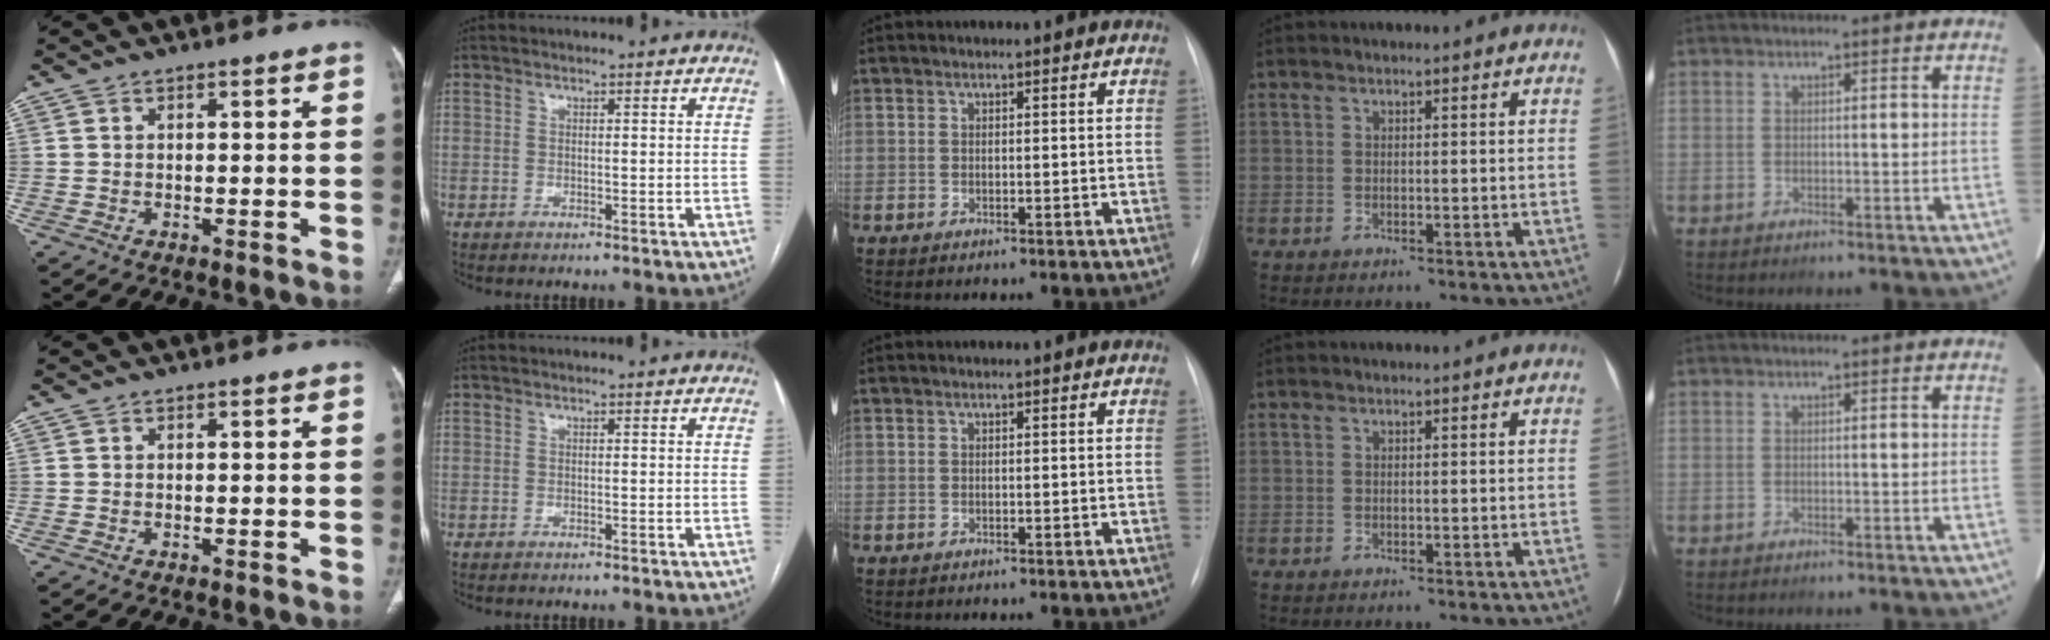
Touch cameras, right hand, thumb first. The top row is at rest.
{}